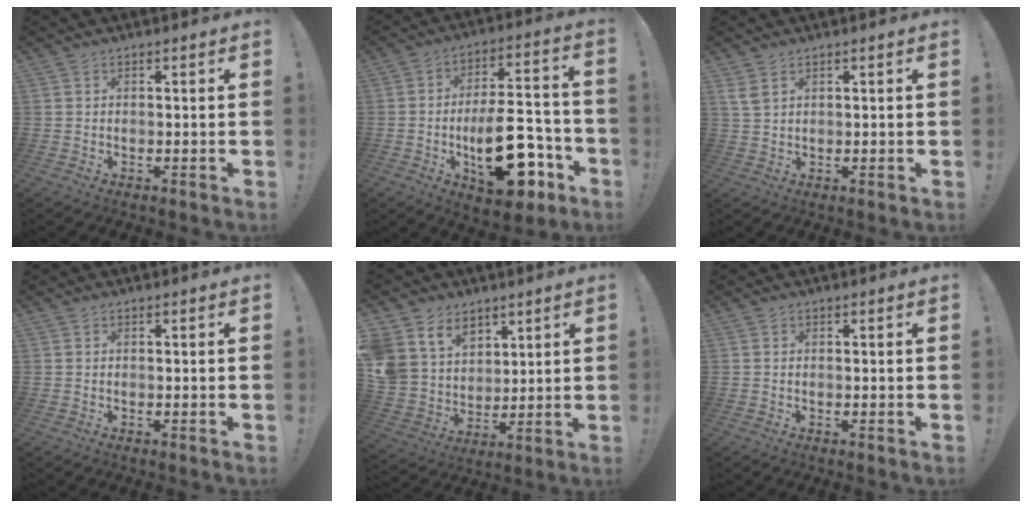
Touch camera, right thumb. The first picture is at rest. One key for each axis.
{"total": 20.7, "fx": -6.9, "fy": 10.1, "fz": 16.7, "tx": -0.259, "ty": 0.053, "tz": -0.098}
{"total": 3.2, "fx": 1.8, "fy": 1.4, "fz": 2.2, "tx": -0.045, "ty": -0.004, "tz": 0.035}
{"total": 0.0}
{"total": 10.8, "fx": 6.5, "fy": 8.2, "fz": 2.7, "tx": -0.063, "ty": -0.045, "tz": 0.137}
{"total": 0.0}